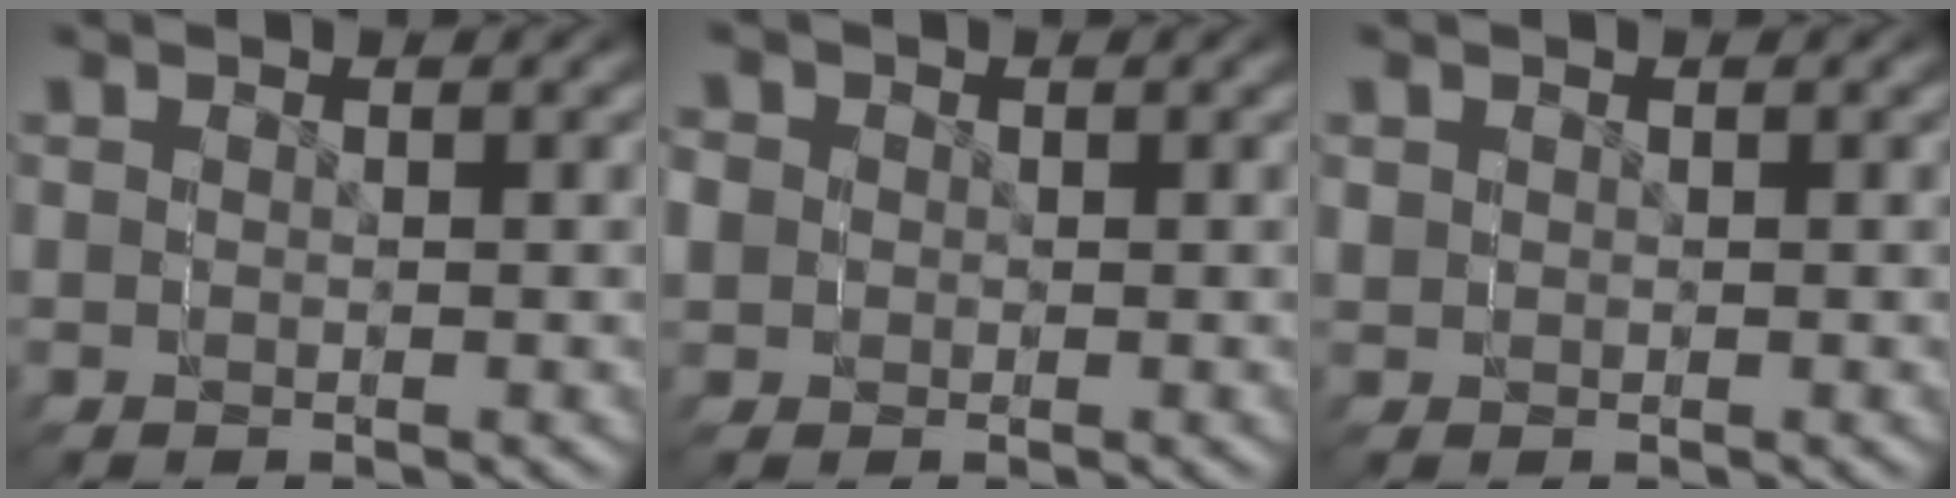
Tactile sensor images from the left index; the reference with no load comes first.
{"total": 3.5, "force": [0.5, 3.4, -0.1], "torque": [-0.009, -0.026, 0.014]}
{"total": 1.0, "force": [0.2, 0.9, -0.2], "torque": [0.003, -0.006, 0.005]}